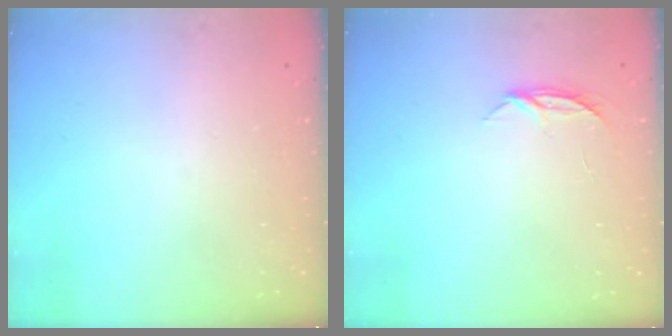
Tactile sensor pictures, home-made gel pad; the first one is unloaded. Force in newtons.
{"total": 4.0, "press": 4.0, "slide": 0.5}